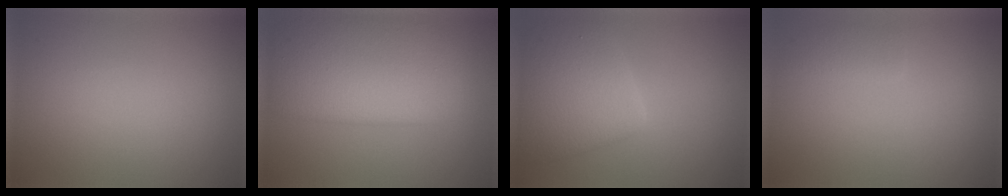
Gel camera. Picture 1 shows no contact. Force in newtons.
{"total": 7.8, "press": 7.8, "slide": 0.1}
{"total": 5.9, "press": 5.9, "slide": 0.2}
{"total": 1.3, "press": 1.3, "slide": 0.1}